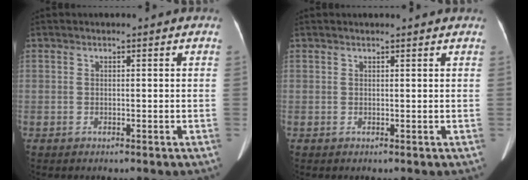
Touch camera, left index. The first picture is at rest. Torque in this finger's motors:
{"motor_torque": [-0.27, -0.28, -0.35, -0.05]}